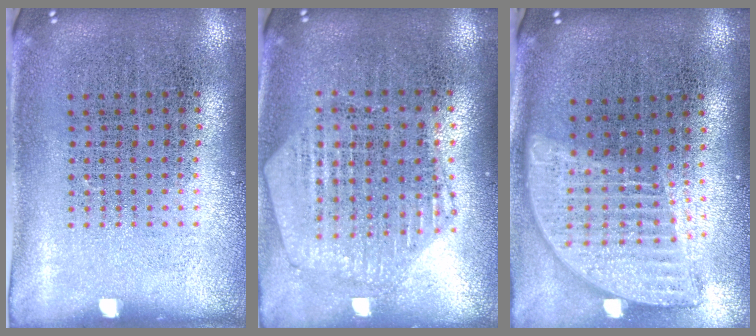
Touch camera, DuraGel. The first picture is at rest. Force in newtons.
{"total": 1.1, "press": 1.1, "slide": 0.3}
{"total": 2.0, "press": 1.6, "slide": 1.2}